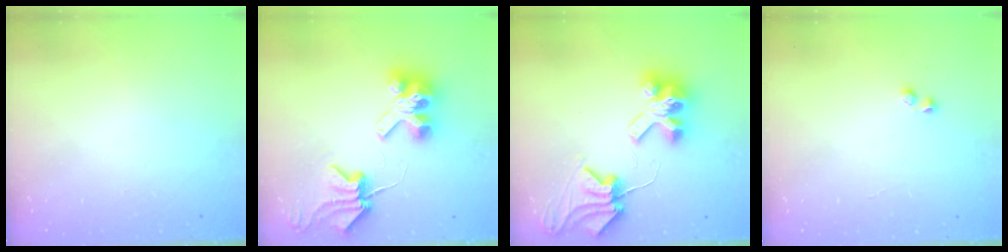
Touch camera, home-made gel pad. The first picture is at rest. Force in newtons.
{"total": 10.0, "press": 9.9, "slide": 1.3}
{"total": 7.8, "press": 7.7, "slide": 0.8}
{"total": 1.9, "press": 1.8, "slide": 0.7}